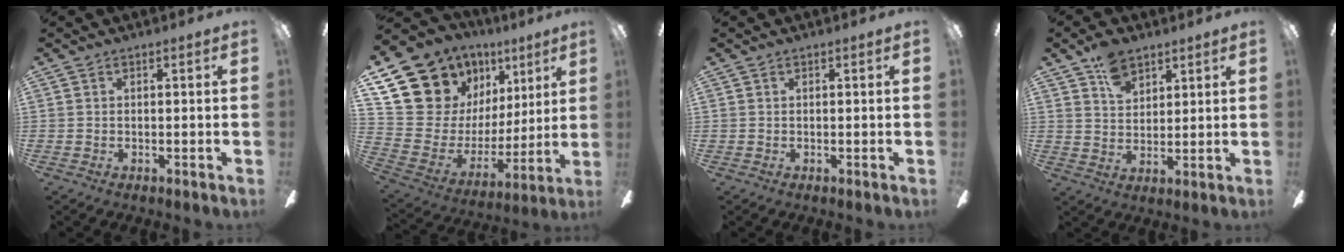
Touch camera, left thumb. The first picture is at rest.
{"total": 15.4, "force": [9.9, 11.0, 4.4], "torque": [-0.090, -0.085, 0.211]}
{"total": 0.0}
{"total": 7.7, "force": [5.2, 4.6, 3.2], "torque": [-0.056, -0.015, 0.097]}